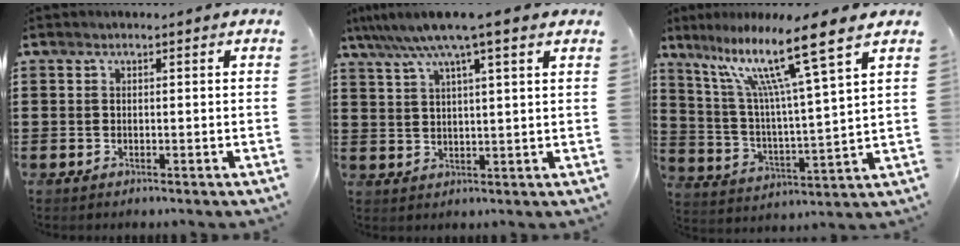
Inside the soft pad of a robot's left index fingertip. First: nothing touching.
{"total": 7.5, "force": [5.4, 0.0, 5.2], "torque": [-0.114, -0.011, 0.092]}
{"total": 13.3, "force": [8.9, 0.4, 9.8], "torque": [-0.207, -0.041, 0.139]}